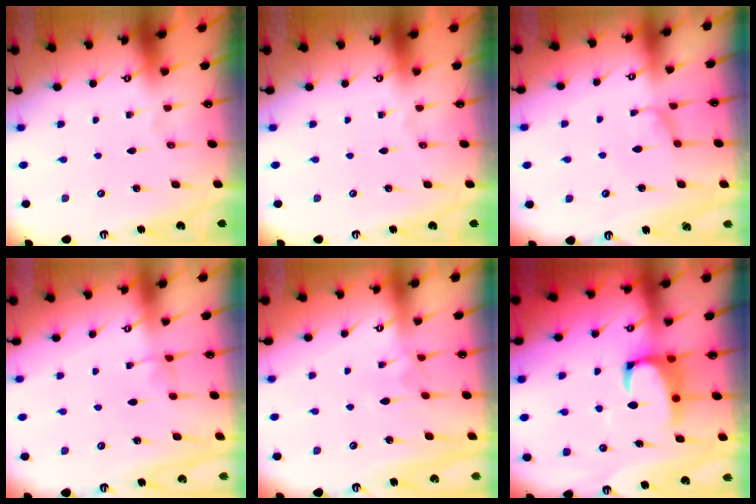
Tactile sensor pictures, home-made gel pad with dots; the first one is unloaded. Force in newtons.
{"total": 0.0}
{"total": 0.9, "press": 0.8, "slide": 0.4}
{"total": 2.5, "press": 2.5, "slide": 0.2}
{"total": 2.7, "press": 2.7, "slide": 0.2}
{"total": 3.7, "press": 3.6, "slide": 1.0}